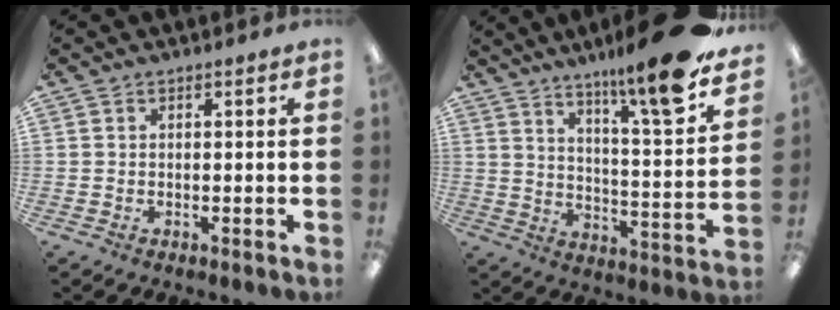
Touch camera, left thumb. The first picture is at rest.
{"total": 15.1, "force": [11.9, 1.3, 9.2], "torque": [-0.140, -0.089, 0.186]}